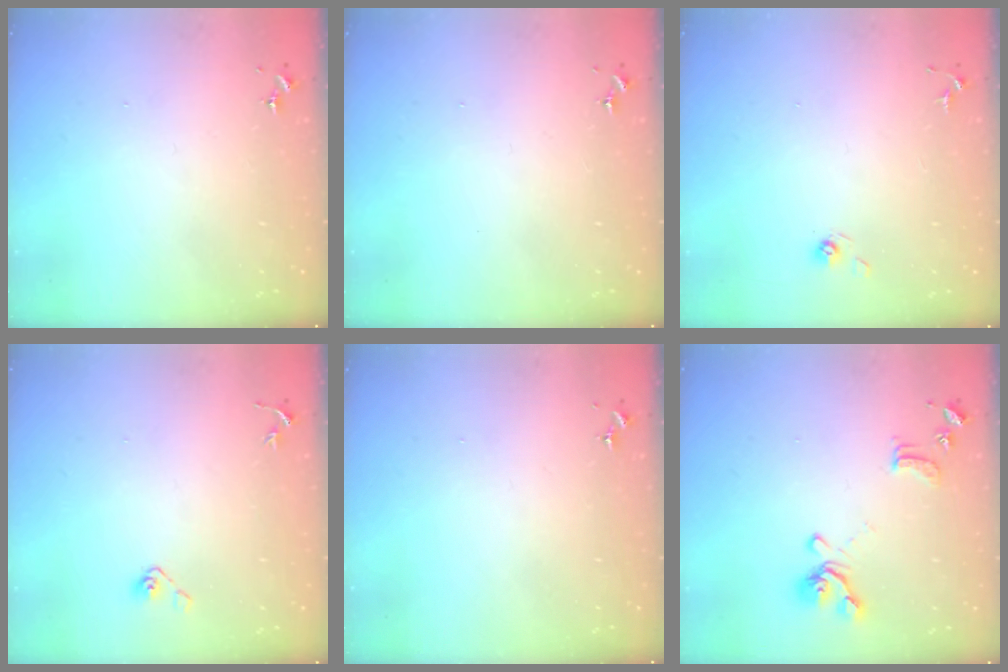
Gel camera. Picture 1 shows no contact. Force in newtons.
{"total": 0.0}
{"total": 4.7, "press": 4.4, "slide": 1.5}
{"total": 5.0, "press": 4.4, "slide": 2.3}
{"total": 0.0}
{"total": 12.6, "press": 12.5, "slide": 1.4}